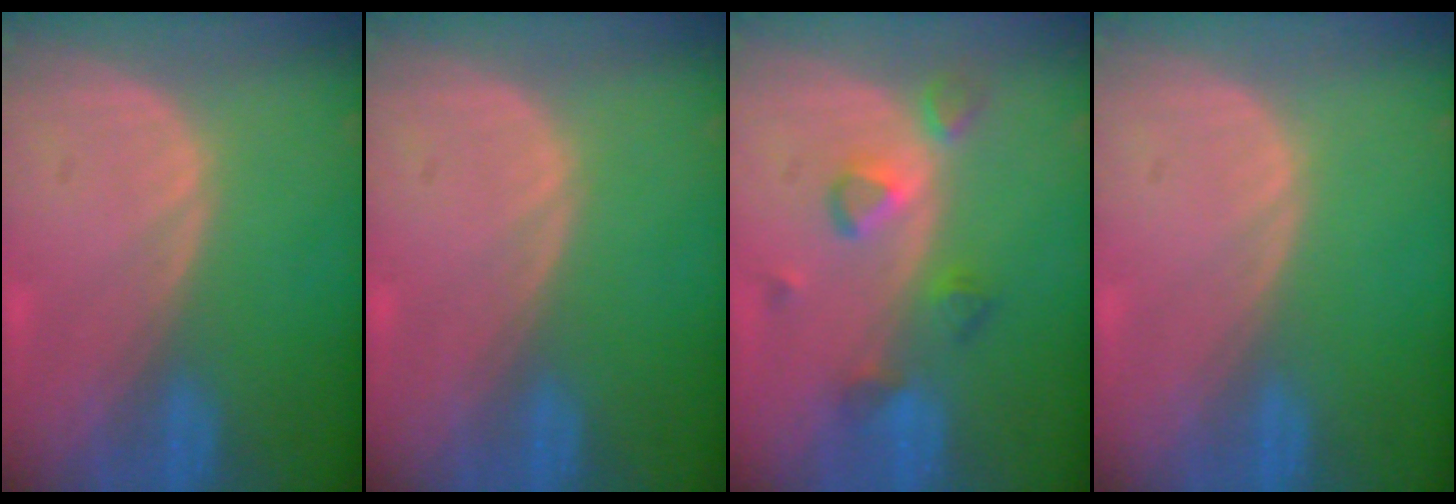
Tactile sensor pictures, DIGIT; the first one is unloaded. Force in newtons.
{"total": 0.0}
{"total": 4.8, "press": 4.8, "slide": 0.7}
{"total": 0.0}